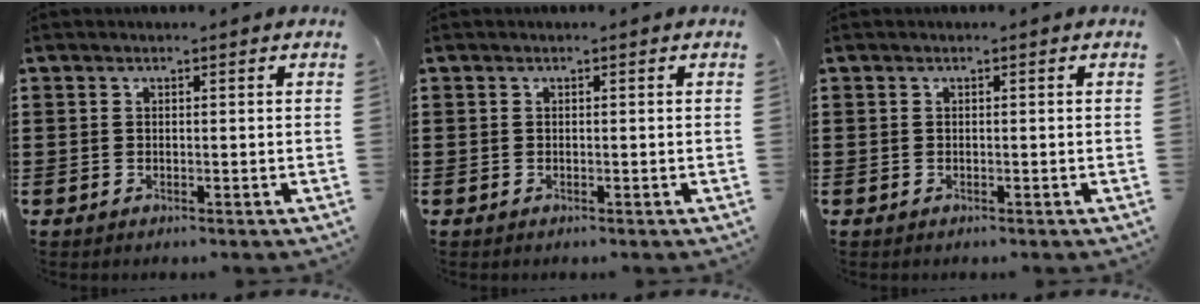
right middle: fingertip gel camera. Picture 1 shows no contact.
{"total": 0.0}
{"total": 0.0}